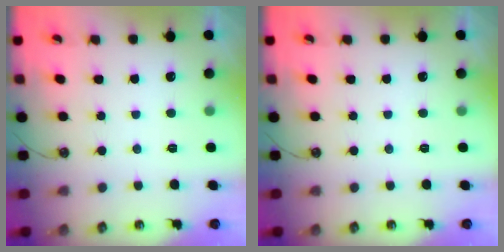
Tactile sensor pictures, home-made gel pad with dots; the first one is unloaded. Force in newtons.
{"total": 0.0}